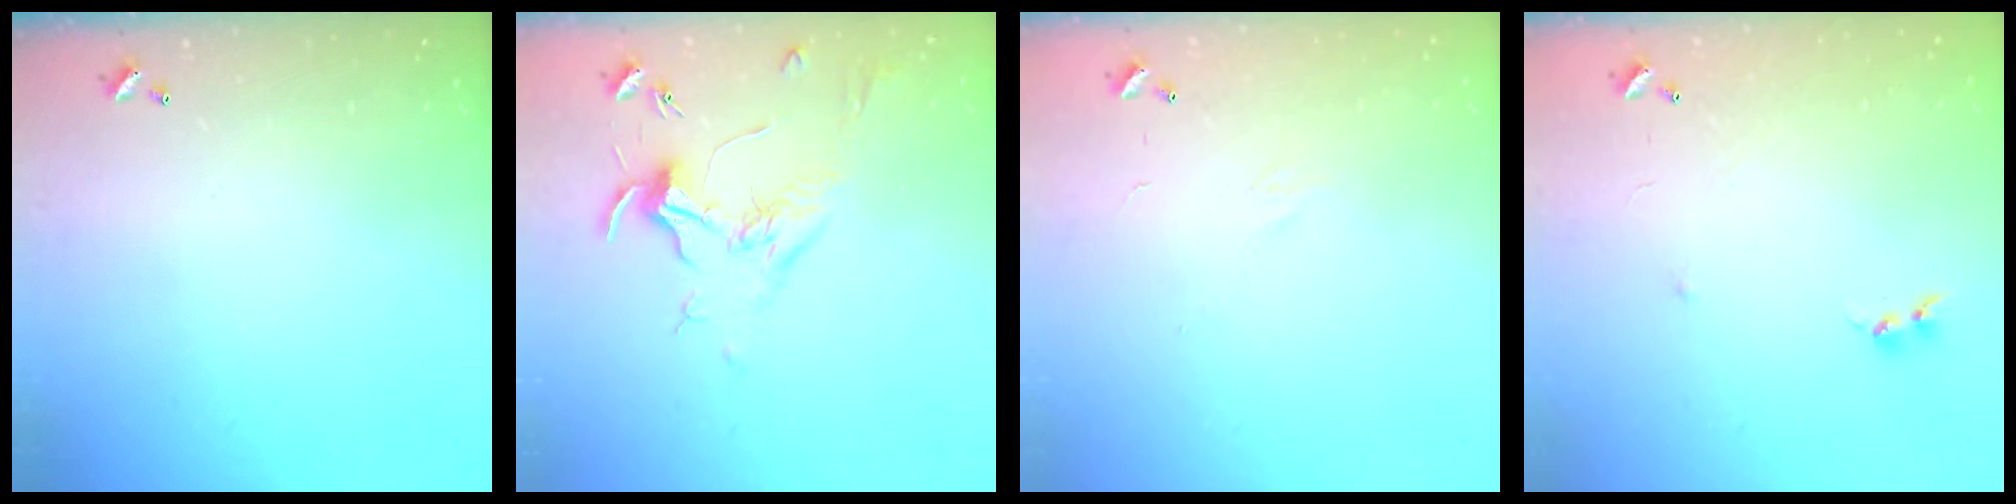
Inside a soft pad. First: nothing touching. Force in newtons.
{"total": 1.7, "press": 1.5, "slide": 0.9}
{"total": 4.6, "press": 4.5, "slide": 1.0}
{"total": 7.7, "press": 7.7, "slide": 0.5}